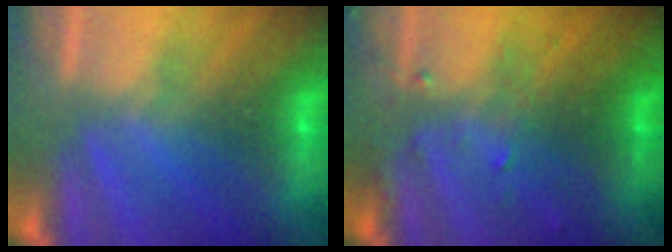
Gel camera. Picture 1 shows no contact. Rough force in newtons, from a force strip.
{"total": 3.5}